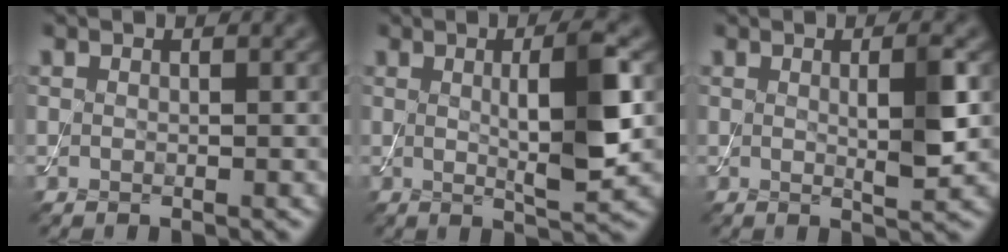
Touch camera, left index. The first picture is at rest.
{"total": 6.0, "force": [0.6, 1.1, 5.9], "torque": [-0.093, 0.000, 0.010]}
{"total": 3.0, "force": [0.4, 0.4, 3.0], "torque": [-0.046, -0.005, 0.006]}